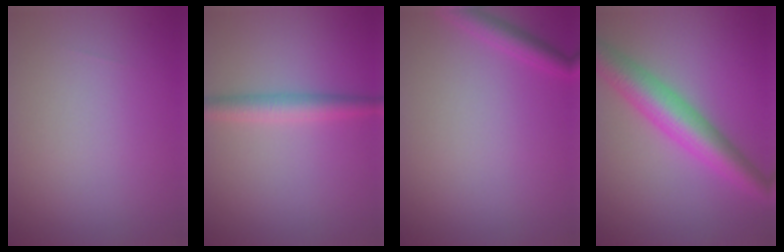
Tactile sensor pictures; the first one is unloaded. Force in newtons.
{"total": 2.7, "press": 2.7, "slide": 0.1}
{"total": 2.1, "press": 2.0, "slide": 0.2}
{"total": 6.4, "press": 6.4, "slide": 0.1}